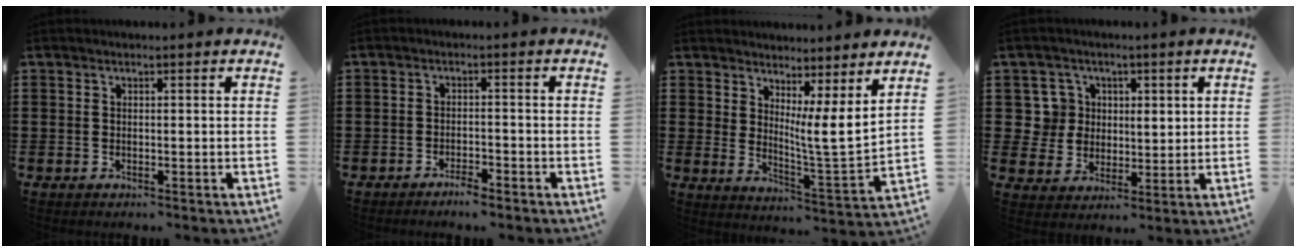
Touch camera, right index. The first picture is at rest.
{"total": 2.0, "force": [-1.9, 0.2, 0.8], "torque": [-0.017, 0.001, -0.036]}
{"total": 6.4, "force": [4.7, 0.1, 4.4], "torque": [-0.083, -0.043, 0.080]}
{"total": 6.1, "force": [1.8, 5.6, 1.4], "torque": [-0.057, 0.019, 0.035]}